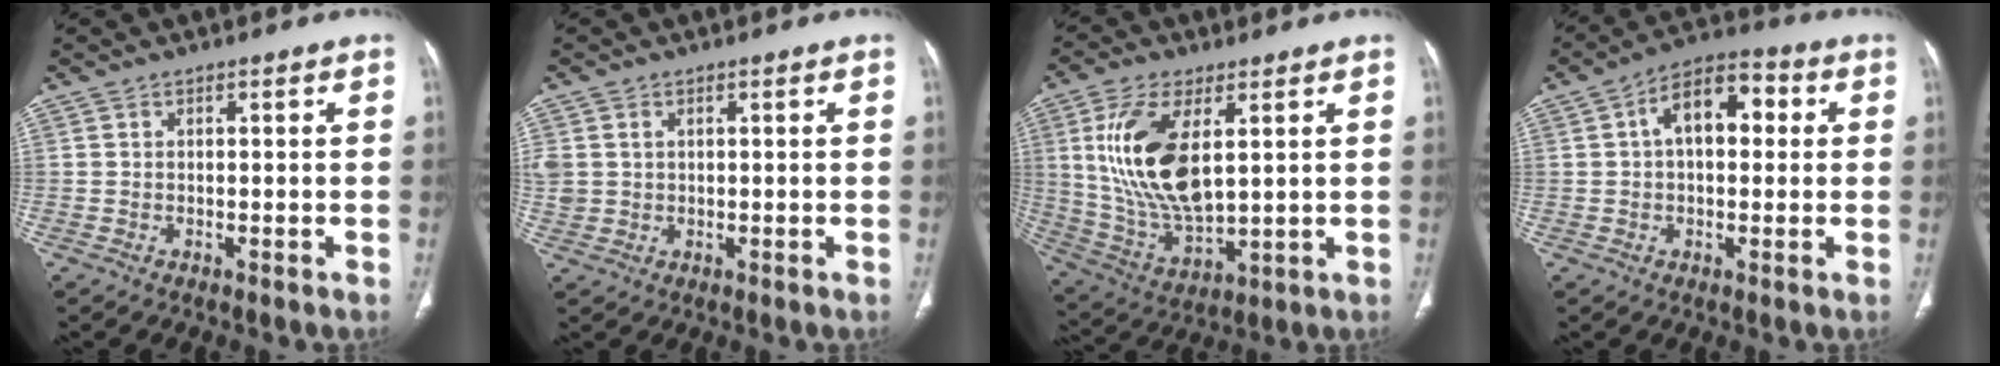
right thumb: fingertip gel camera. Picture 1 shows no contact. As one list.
[{"total": 5.6, "force": [1.2, 4.7, 2.8], "torque": [-0.083, 0.002, 0.034]}, {"total": 17.3, "force": [4.3, 8.2, 14.7], "torque": [-0.291, -0.021, 0.093]}, {"total": 10.8, "force": [2.0, 6.3, 8.6], "torque": [-0.117, 0.030, 0.023]}]